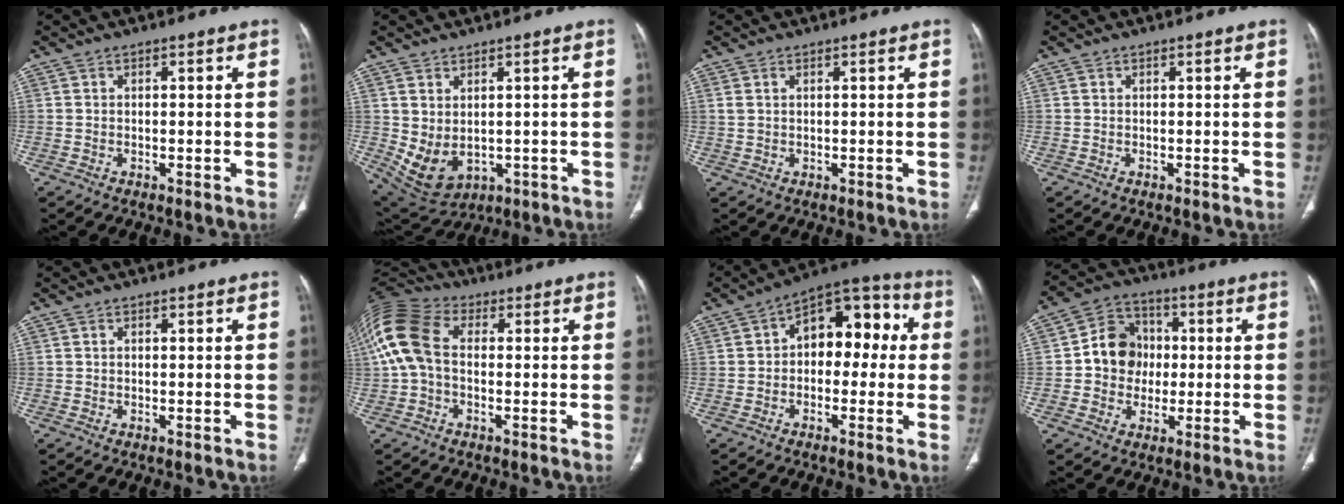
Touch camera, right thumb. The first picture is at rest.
{"total": 8.5, "force": [-0.4, 5.8, 6.2], "torque": [-0.105, -0.003, 0.025]}
{"total": 1.5, "force": [0.7, 0.9, 1.0], "torque": [-0.025, 0.008, 0.022]}
{"total": 0.0}
{"total": 0.0}
{"total": 14.1, "force": [0.9, 9.4, 10.5], "torque": [-0.237, 0.034, 0.008]}
{"total": 13.1, "force": [1.3, 8.2, 10.1], "torque": [-0.088, 0.044, 0.003]}
{"total": 10.3, "force": [0.0, 9.2, 4.8], "torque": [-0.040, 0.019, -0.010]}